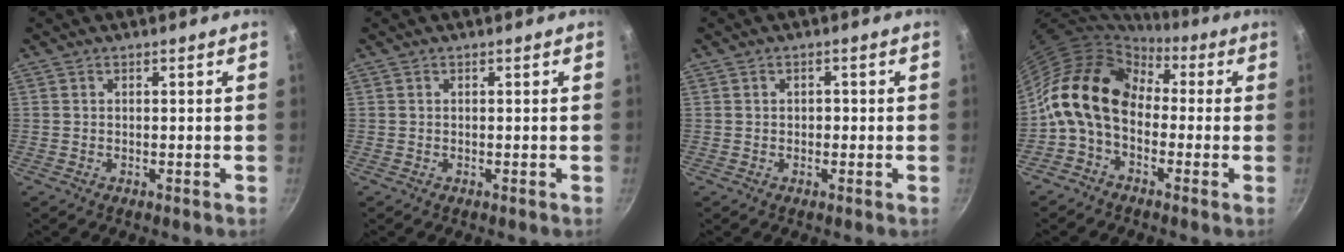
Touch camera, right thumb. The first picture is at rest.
{"total": 0.0}
{"total": 1.2, "force": [-0.1, 1.0, 0.7], "torque": [-0.005, 0.005, -0.003]}
{"total": 14.8, "force": [-0.1, 10.6, 10.2], "torque": [-0.161, 0.038, -0.026]}